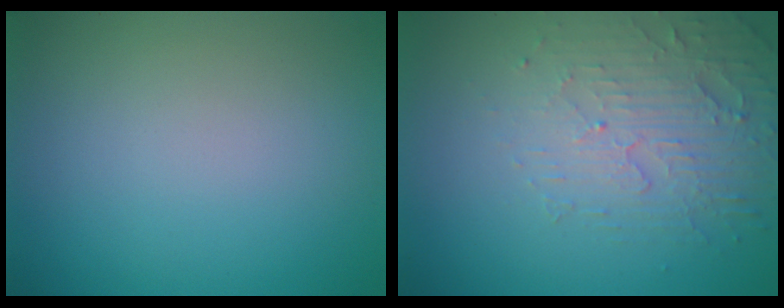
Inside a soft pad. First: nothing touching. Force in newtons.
{"total": 5.0, "press": 3.3, "slide": 3.7}